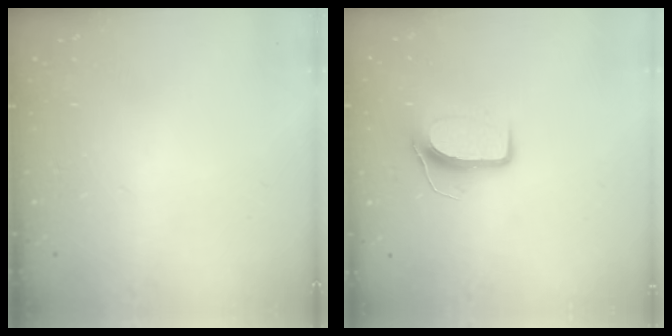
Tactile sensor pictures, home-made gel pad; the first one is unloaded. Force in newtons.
{"total": 8.7, "press": 8.7, "slide": 0.7}